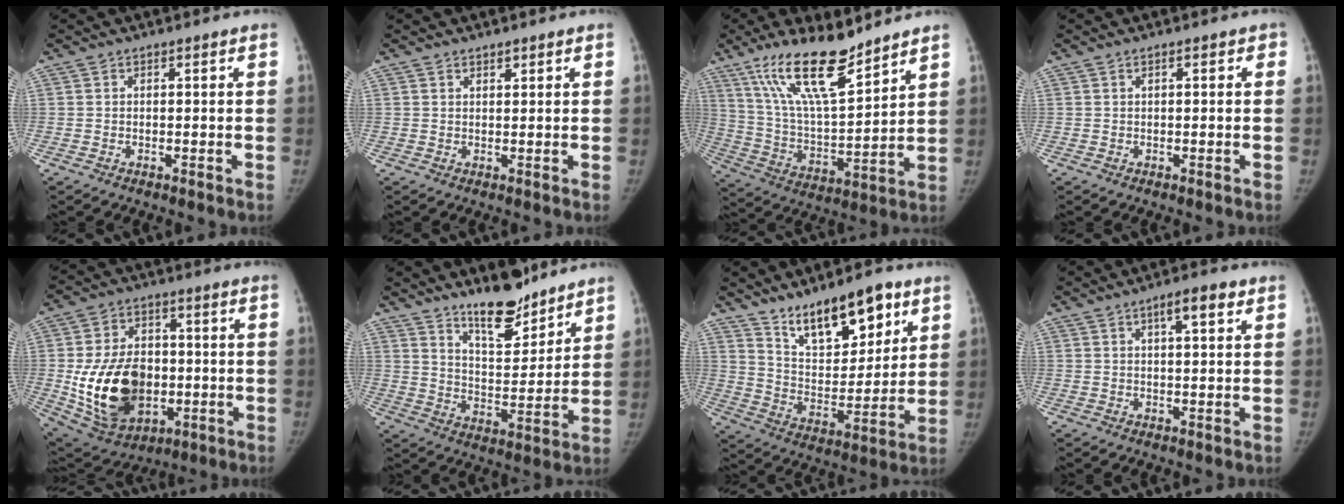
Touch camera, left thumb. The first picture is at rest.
{"total": 1.3, "force": [1.0, 0.5, 0.5], "torque": [-0.004, -0.007, 0.016]}
{"total": 18.1, "force": [12.8, 4.7, 11.8], "torque": [-0.190, -0.068, 0.245]}
{"total": 1.3, "force": [0.5, 0.6, 1.1], "torque": [-0.011, 0.002, 0.004]}
{"total": 19.7, "force": [-2.4, 13.8, 13.8], "torque": [-0.215, 0.000, -0.015]}
{"total": 12.7, "force": [10.2, 4.2, 6.4], "torque": [-0.073, -0.080, 0.172]}
{"total": 16.8, "force": [11.0, 7.0, 10.5], "torque": [-0.124, -0.066, 0.197]}
{"total": 4.9, "force": [2.4, 1.3, 4.1], "torque": [-0.058, -0.002, 0.036]}